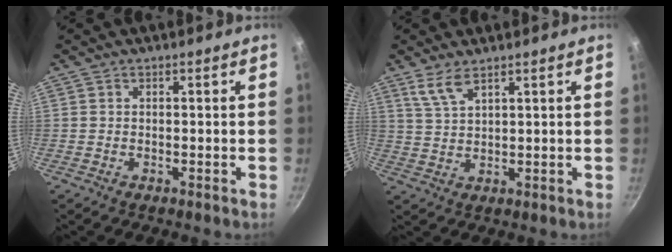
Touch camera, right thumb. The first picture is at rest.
{"total": 4.6, "force": [3.2, 1.2, 3.0], "torque": [-0.062, -0.018, 0.073]}